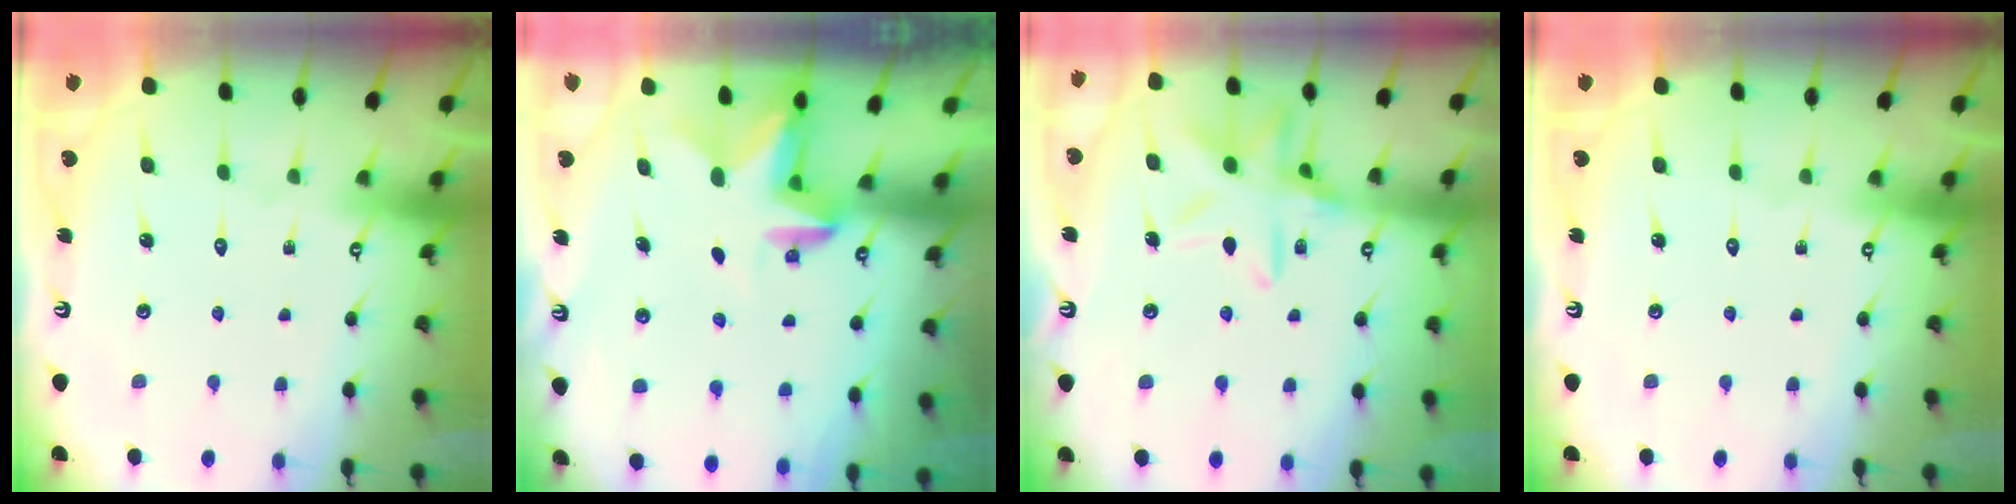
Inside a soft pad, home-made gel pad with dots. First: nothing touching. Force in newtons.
{"total": 2.9, "press": 2.8, "slide": 0.5}
{"total": 13.4, "press": 13.3, "slide": 0.8}
{"total": 0.0}